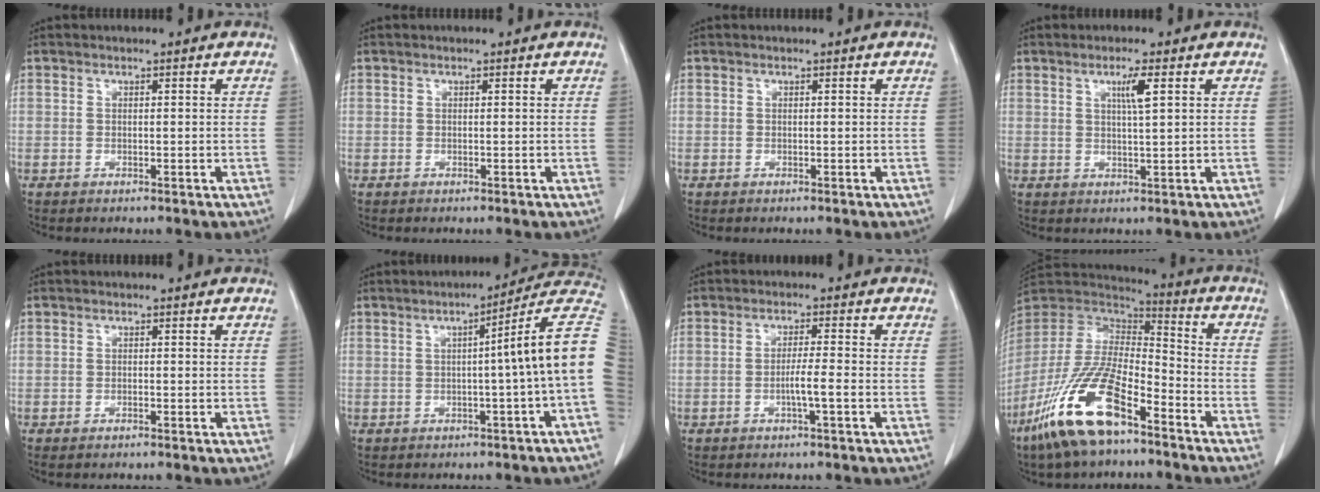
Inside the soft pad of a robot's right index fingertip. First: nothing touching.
{"total": 0.0}
{"total": 0.0}
{"total": 3.3, "force": [1.3, -0.2, 3.0], "torque": [-0.055, -0.003, 0.023]}
{"total": 0.8, "force": [-0.7, 0.2, 0.4], "torque": [-0.014, -0.002, -0.008]}
{"total": 10.3, "force": [0.0, -2.0, 10.1], "torque": [-0.114, 0.025, -0.008]}
{"total": 3.2, "force": [-1.1, -0.3, 3.0], "torque": [-0.052, -0.001, -0.020]}
{"total": 17.6, "force": [-10.7, 5.3, 12.9], "torque": [-0.275, -0.015, -0.204]}